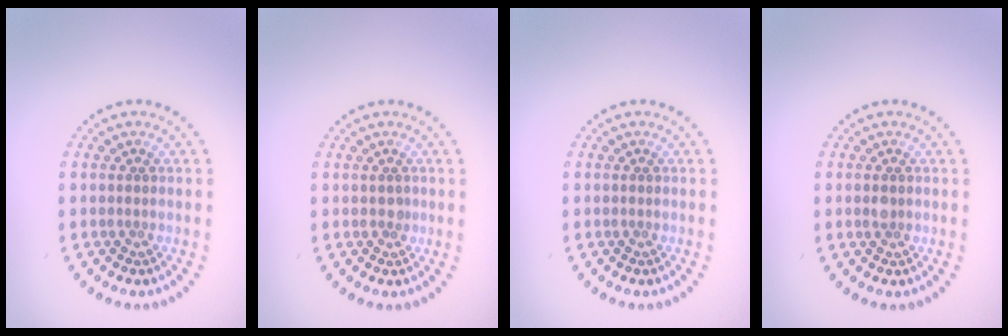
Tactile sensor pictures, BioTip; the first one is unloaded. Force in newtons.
{"total": 0.6, "press": 0.5, "slide": 0.3}
{"total": 0.0}
{"total": 0.9, "press": 0.9, "slide": 0.0}